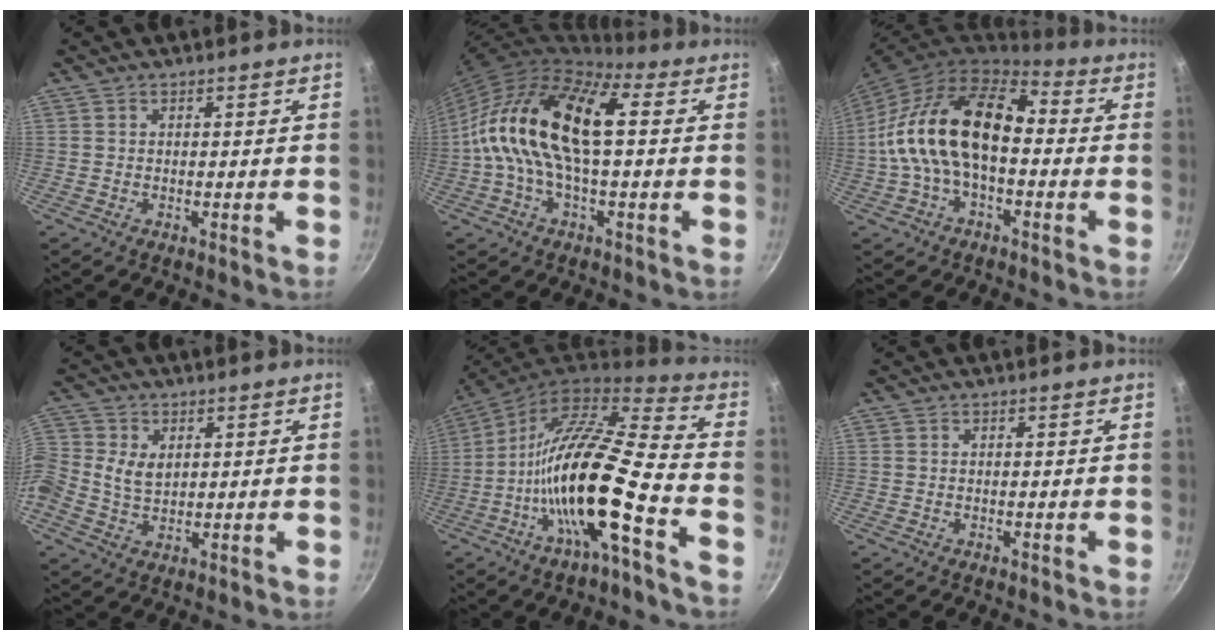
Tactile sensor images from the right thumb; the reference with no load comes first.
{"total": 18.7, "force": [2.0, 9.1, 16.2], "torque": [-0.288, 0.024, 0.015]}
{"total": 18.5, "force": [-0.7, 10.8, 15.0], "torque": [-0.258, 0.042, -0.029]}
{"total": 7.2, "force": [0.8, 5.8, 4.2], "torque": [-0.082, 0.010, 0.009]}
{"total": 19.8, "force": [-7.1, 4.8, 17.8], "torque": [-0.309, 0.043, -0.148]}
{"total": 0.0}